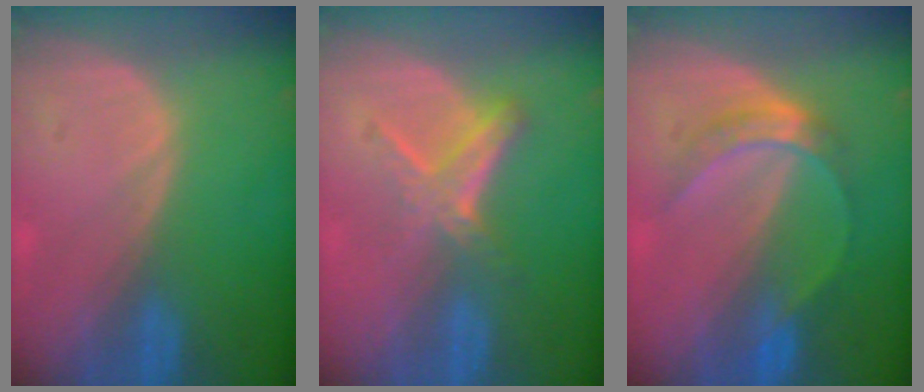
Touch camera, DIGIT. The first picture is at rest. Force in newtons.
{"total": 5.2, "press": 4.8, "slide": 2.1}
{"total": 5.0, "press": 4.9, "slide": 1.2}